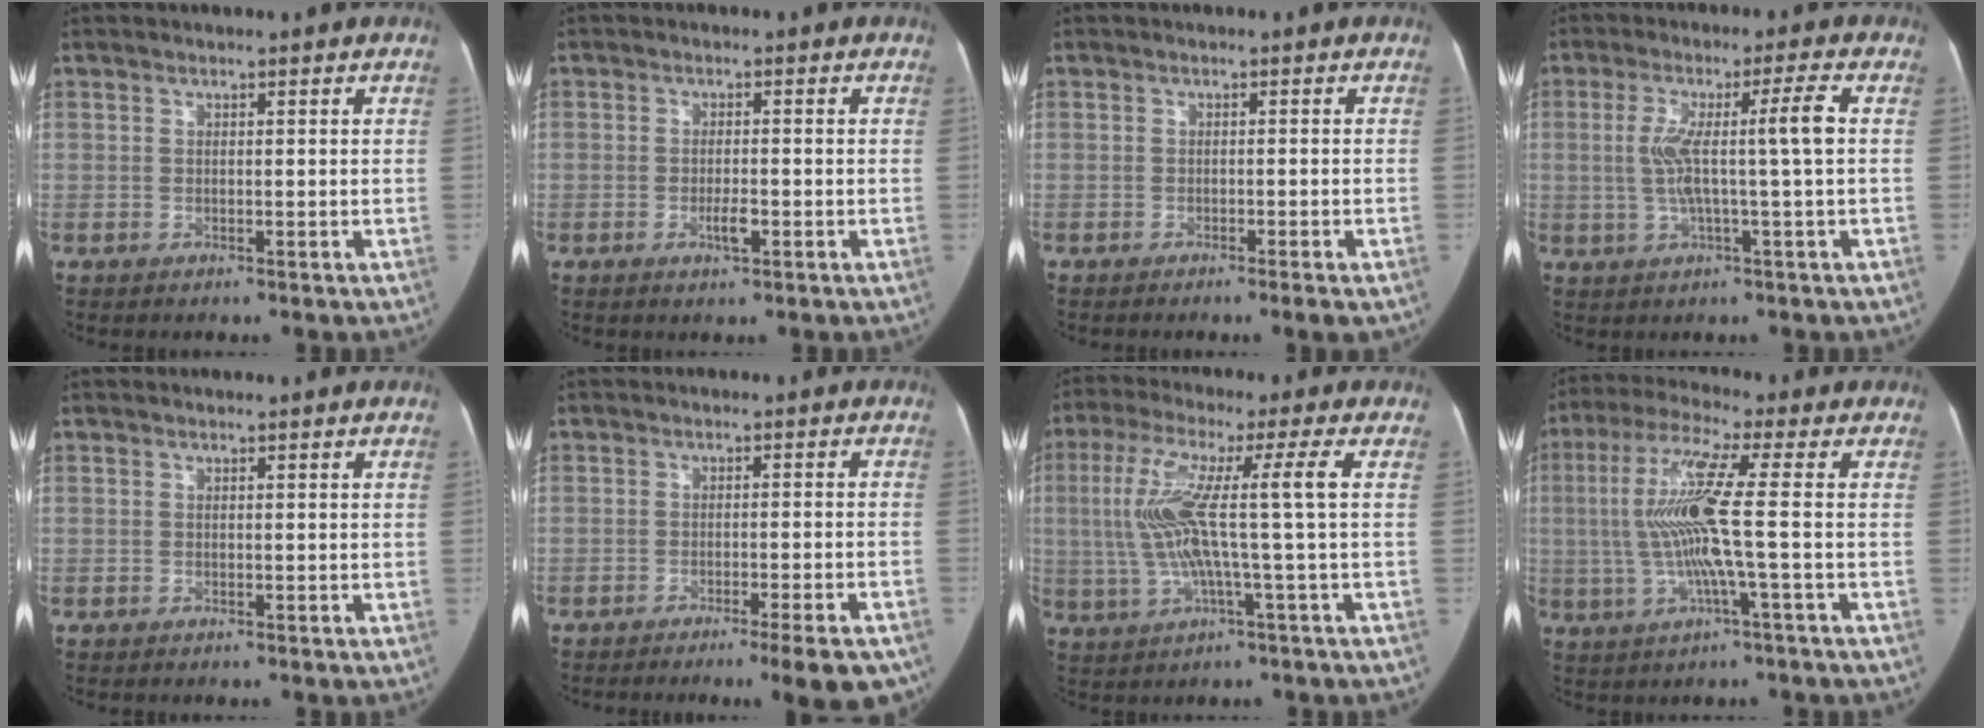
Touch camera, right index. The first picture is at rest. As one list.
[{"total": 2.6, "force": [-1.0, 0.6, 2.3], "torque": [-0.044, -0.001, -0.015]}, {"total": 2.3, "force": [-1.5, 0.1, 1.7], "torque": [-0.023, -0.002, -0.020]}, {"total": 8.0, "force": [0.3, -0.9, 8.0], "torque": [-0.149, 0.012, 0.009]}, {"total": 0.0}, {"total": 8.7, "force": [-6.6, 0.4, 5.7], "torque": [-0.054, -0.001, -0.091]}, {"total": 11.2, "force": [0.5, -0.9, 11.2], "torque": [-0.228, 0.019, 0.008]}, {"total": 11.5, "force": [-0.4, -0.7, 11.5], "torque": [-0.240, 0.005, -0.014]}]